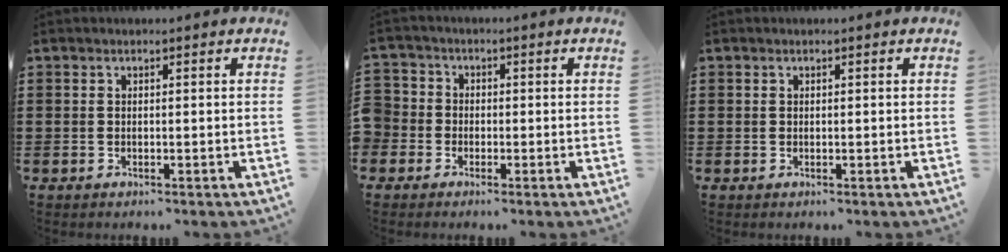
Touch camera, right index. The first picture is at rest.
{"total": 2.7, "force": [-1.3, 2.4, 0.2], "torque": [-0.024, 0.004, -0.035]}
{"total": 0.0}